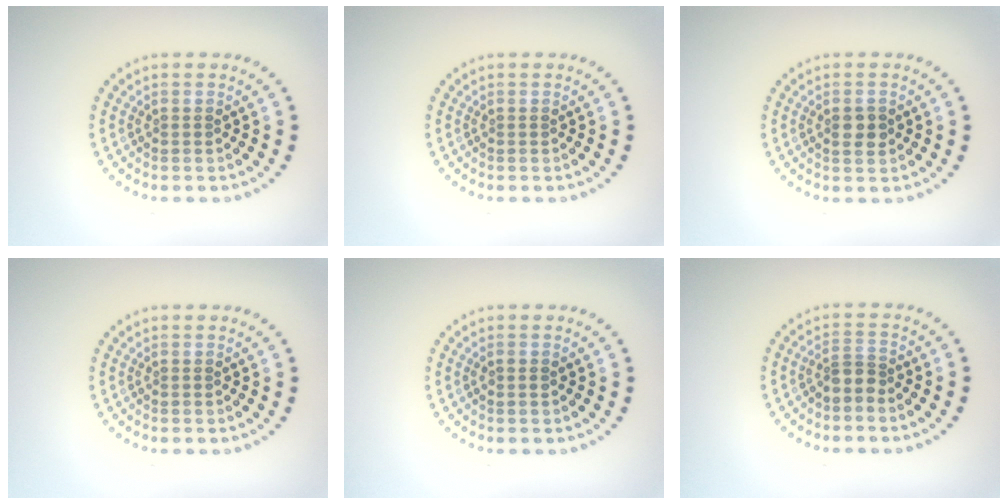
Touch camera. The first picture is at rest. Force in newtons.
{"total": 0.0}
{"total": 1.8, "press": 1.8, "slide": 0.2}
{"total": 0.0}
{"total": 0.8, "press": 0.8, "slide": 0.0}
{"total": 1.9, "press": 1.5, "slide": 1.2}